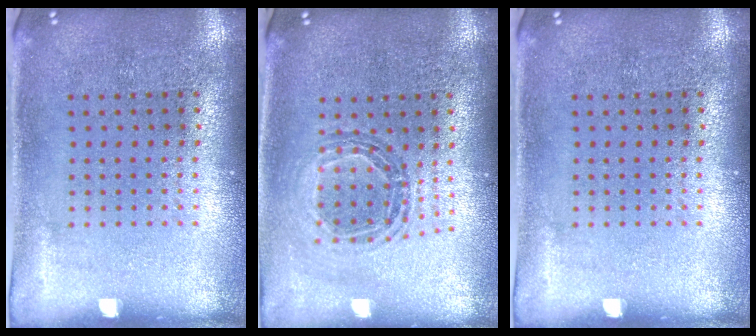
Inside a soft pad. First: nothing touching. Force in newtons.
{"total": 0.8, "press": 0.8, "slide": 0.1}
{"total": 0.0}